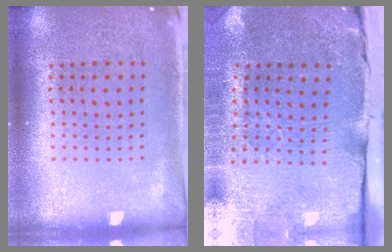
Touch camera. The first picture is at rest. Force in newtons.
{"total": 4.7, "press": 3.9, "slide": 2.6}